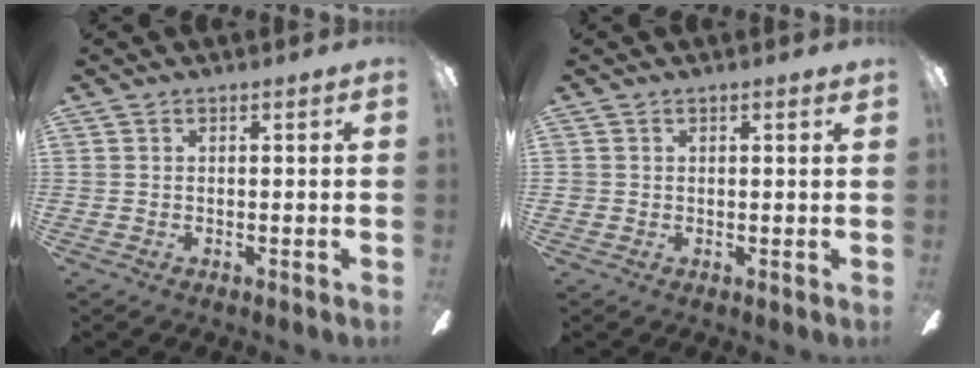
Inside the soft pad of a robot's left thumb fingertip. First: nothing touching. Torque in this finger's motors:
{"motor_torque": [-0.28, 0.32, -0.18, 0.16, 0.00]}